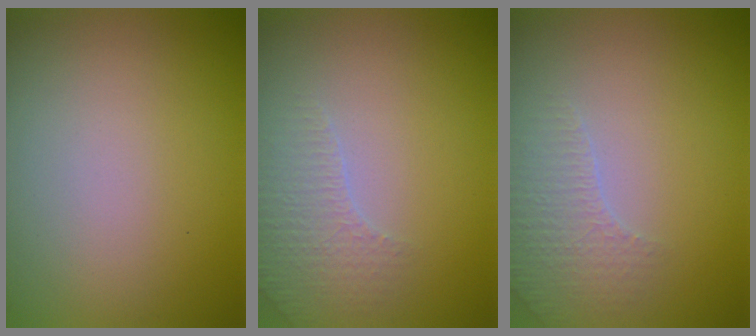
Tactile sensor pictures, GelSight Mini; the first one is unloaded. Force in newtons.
{"total": 2.6, "press": 2.5, "slide": 0.5}
{"total": 2.6, "press": 2.5, "slide": 0.5}